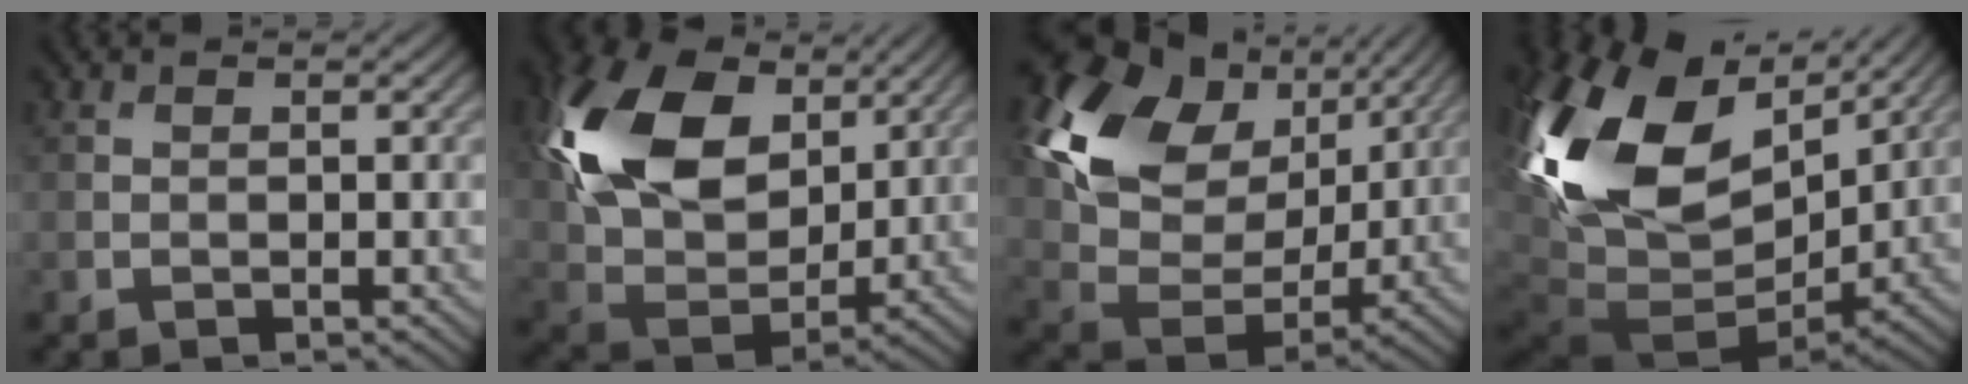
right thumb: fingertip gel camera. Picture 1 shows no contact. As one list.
[{"total": 16.5, "force": [5.8, 10.8, 11.0], "torque": [-0.253, 0.020, 0.106]}, {"total": 16.0, "force": [6.4, 10.9, 9.7], "torque": [-0.225, 0.015, 0.123]}, {"total": 20.4, "force": [4.9, 13.4, 14.6], "torque": [-0.317, -0.004, 0.111]}]